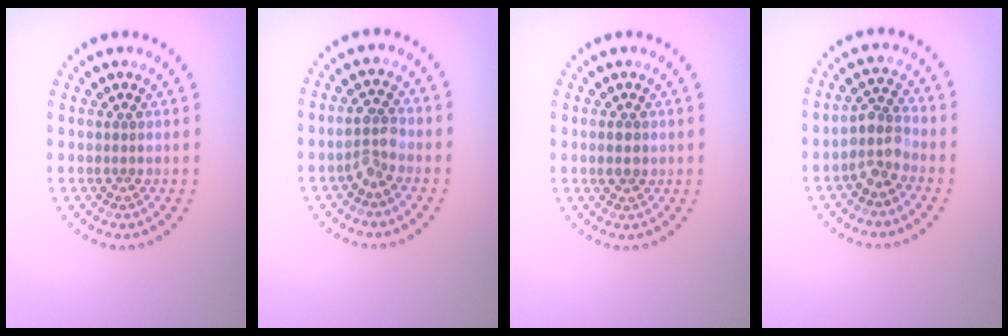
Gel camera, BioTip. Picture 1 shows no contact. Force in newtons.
{"total": 2.4, "press": 2.2, "slide": 0.9}
{"total": 1.2, "press": 1.2, "slide": 0.2}
{"total": 3.0, "press": 2.5, "slide": 1.7}